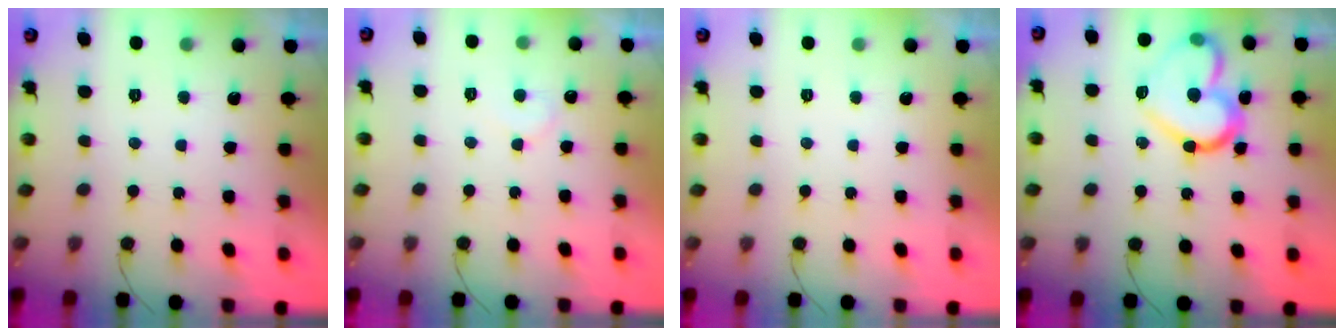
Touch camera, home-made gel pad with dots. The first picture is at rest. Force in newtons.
{"total": 5.8, "press": 5.8, "slide": 0.5}
{"total": 0.0}
{"total": 17.3, "press": 17.2, "slide": 1.5}